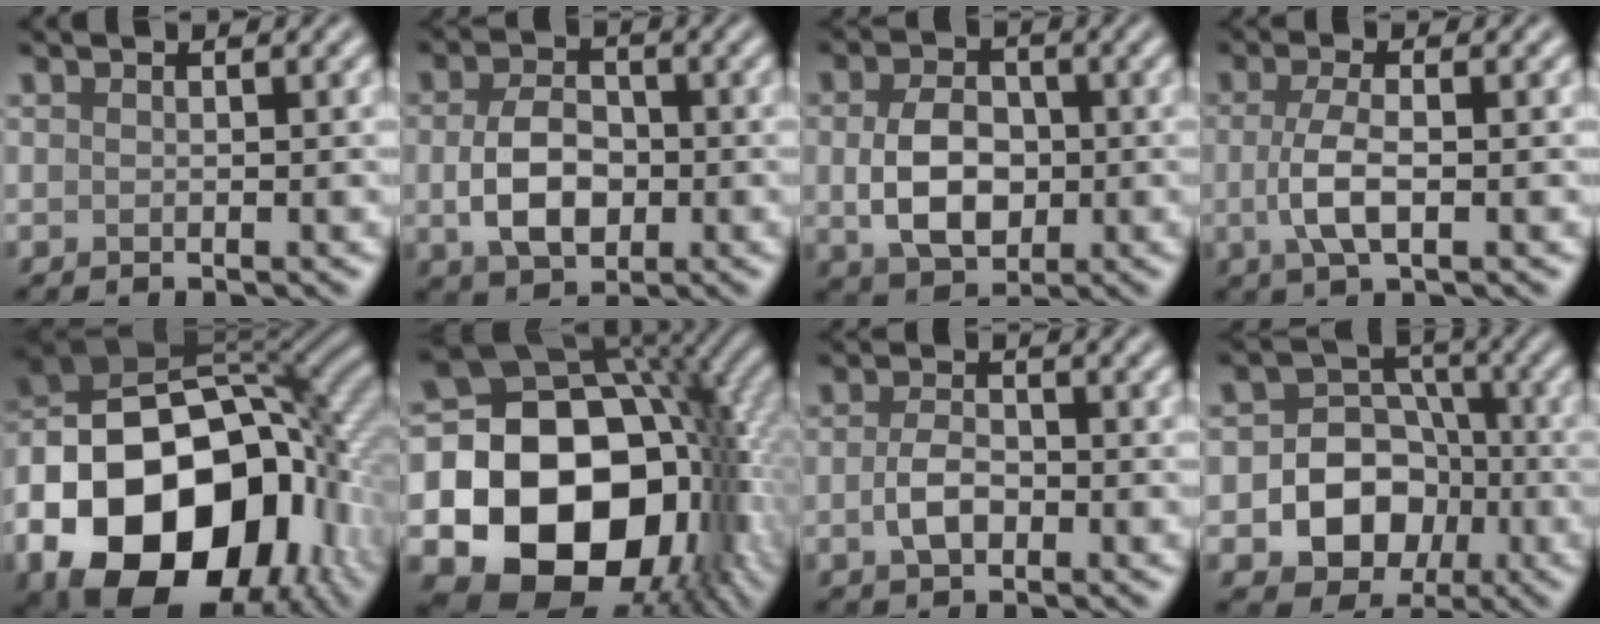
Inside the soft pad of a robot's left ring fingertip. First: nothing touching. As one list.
[{"total": 5.2, "force": [-0.6, 3.5, 3.8], "torque": [-0.078, -0.004, -0.011]}, {"total": 5.7, "force": [-0.3, 4.0, 4.0], "torque": [-0.083, -0.005, -0.005]}, {"total": 3.5, "force": [-0.4, 1.3, 3.3], "torque": [-0.071, -0.003, -0.010]}, {"total": 20.1, "force": [-7.0, 13.5, 13.1], "torque": [-0.242, -0.015, -0.114]}, {"total": 20.4, "force": [-4.3, 15.3, 12.7], "torque": [-0.195, -0.036, -0.067]}, {"total": 2.7, "force": [-0.7, 1.6, 2.1], "torque": [-0.044, -0.001, -0.016]}, {"total": 7.6, "force": [-2.1, 6.4, 3.5], "torque": [-0.034, 0.004, -0.061]}]